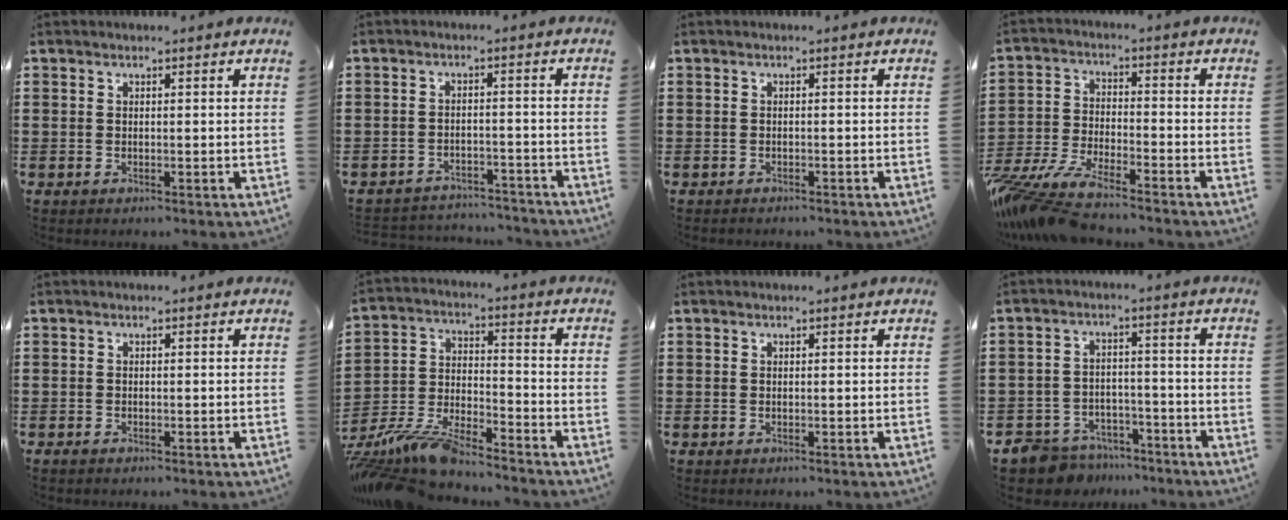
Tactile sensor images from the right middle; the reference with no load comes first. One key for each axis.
{"total": 3.4, "fx": -3.3, "fy": 0.6, "fz": -0.2, "tx": -0.003, "ty": 0.000, "tz": -0.072}
{"total": 0.6, "fx": -0.5, "fy": 0.1, "fz": 0.0, "tx": -0.001, "ty": 0.001, "tz": -0.012}
{"total": 8.2, "fx": -7.6, "fy": 0.9, "fz": 2.9, "tx": -0.083, "ty": -0.004, "tz": -0.154}
{"total": 0.6, "fx": -0.5, "fy": 0.2, "fz": 0.2, "tx": -0.005, "ty": -0.003, "tz": -0.009}
{"total": 9.8, "fx": -9.2, "fy": 1.4, "fz": 3.1, "tx": -0.071, "ty": 0.011, "tz": -0.185}
{"total": 0.0}
{"total": 5.9, "fx": -5.7, "fy": 1.6, "fz": 0.3, "tx": -0.021, "ty": 0.015, "tz": -0.119}